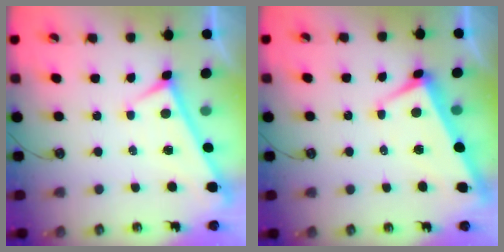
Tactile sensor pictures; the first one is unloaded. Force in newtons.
{"total": 1.7, "press": 1.4, "slide": 1.0}